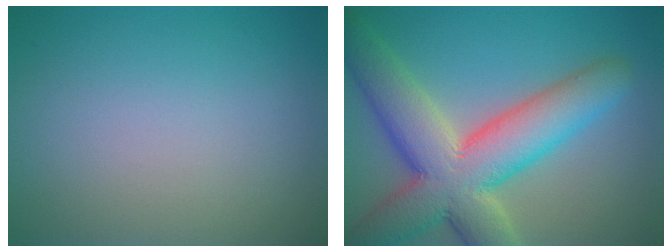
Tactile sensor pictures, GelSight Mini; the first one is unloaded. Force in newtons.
{"total": 11.1, "press": 11.0, "slide": 0.6}